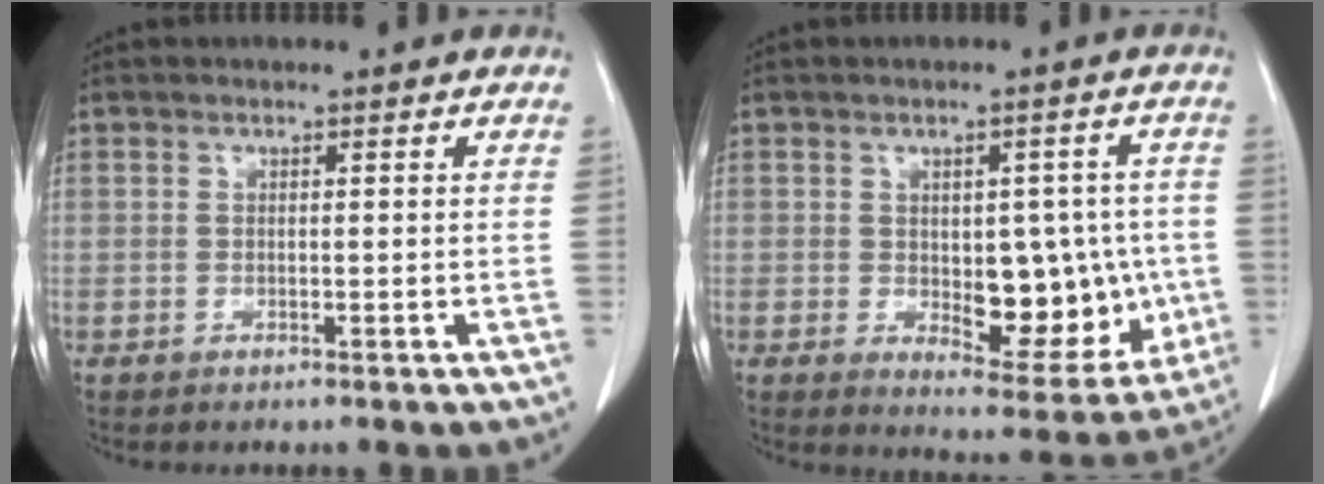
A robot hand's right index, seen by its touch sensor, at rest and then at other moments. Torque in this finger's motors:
{"motor_torque": [0.46, 0.46, 0.25, 0.06]}